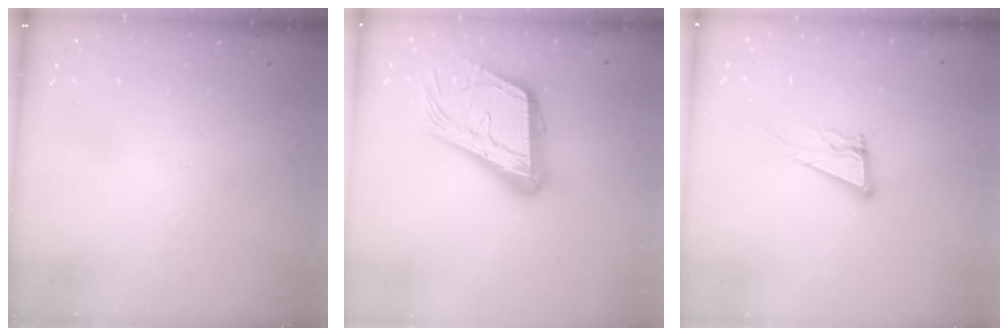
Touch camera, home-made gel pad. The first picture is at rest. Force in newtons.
{"total": 23.2, "press": 22.8, "slide": 3.7}
{"total": 11.5, "press": 11.2, "slide": 2.6}